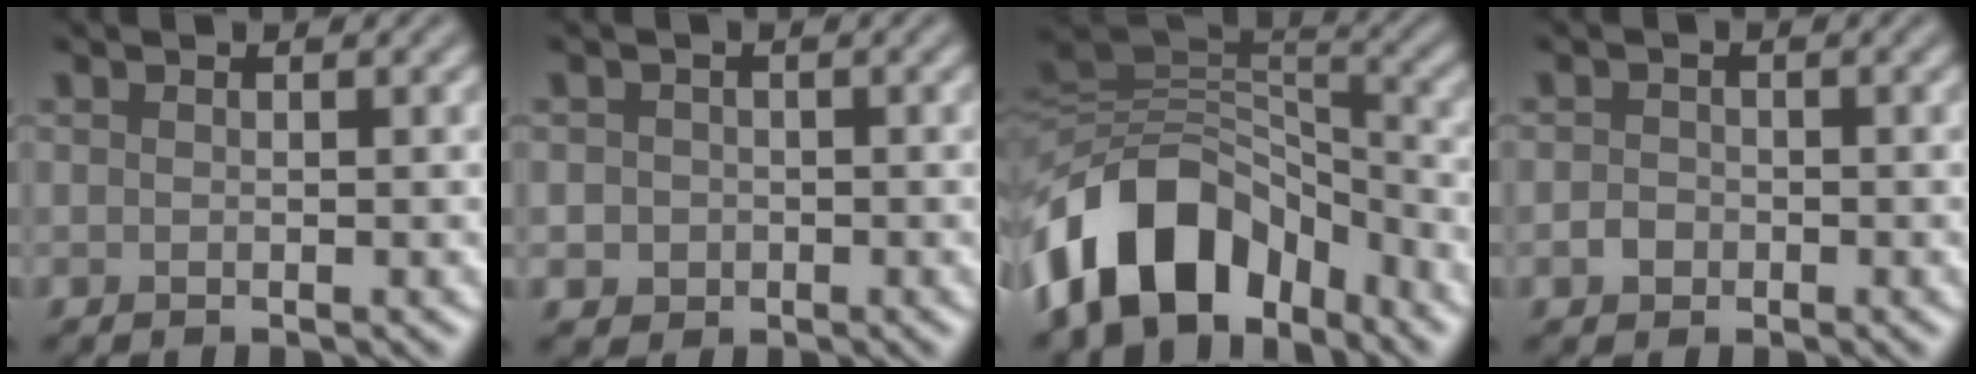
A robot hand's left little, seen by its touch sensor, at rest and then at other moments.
{"total": 1.7, "force": [-0.2, 1.6, 0.4], "torque": [0.006, -0.003, -0.003]}
{"total": 11.9, "force": [-6.5, 7.4, 6.7], "torque": [-0.119, 0.017, -0.125]}
{"total": 1.3, "force": [-0.5, 1.1, 0.4], "torque": [-0.004, 0.000, -0.013]}